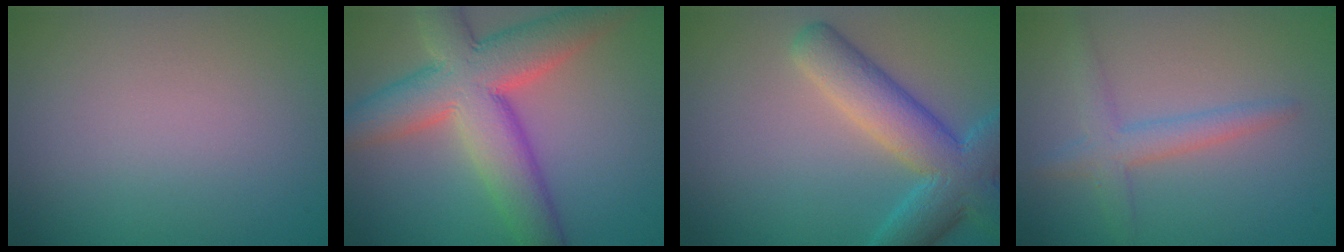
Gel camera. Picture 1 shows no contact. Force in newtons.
{"total": 9.7, "press": 9.6, "slide": 0.7}
{"total": 7.3, "press": 7.3, "slide": 0.3}
{"total": 2.6, "press": 2.6, "slide": 0.1}